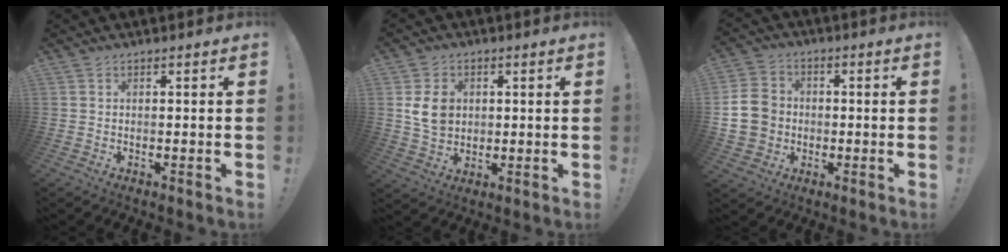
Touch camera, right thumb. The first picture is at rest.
{"total": 8.1, "force": [1.7, 6.8, 4.2], "torque": [-0.054, -0.002, 0.033]}
{"total": 11.9, "force": [-0.7, 10.6, 5.4], "torque": [-0.079, 0.019, -0.003]}